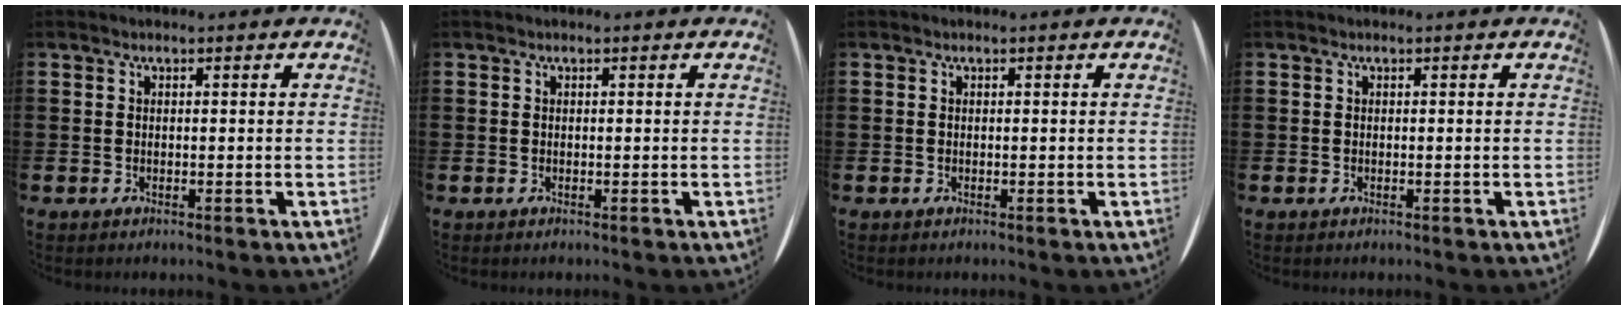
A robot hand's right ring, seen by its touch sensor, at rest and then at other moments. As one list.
[{"total": 0.0}, {"total": 0.0}, {"total": 0.0}]